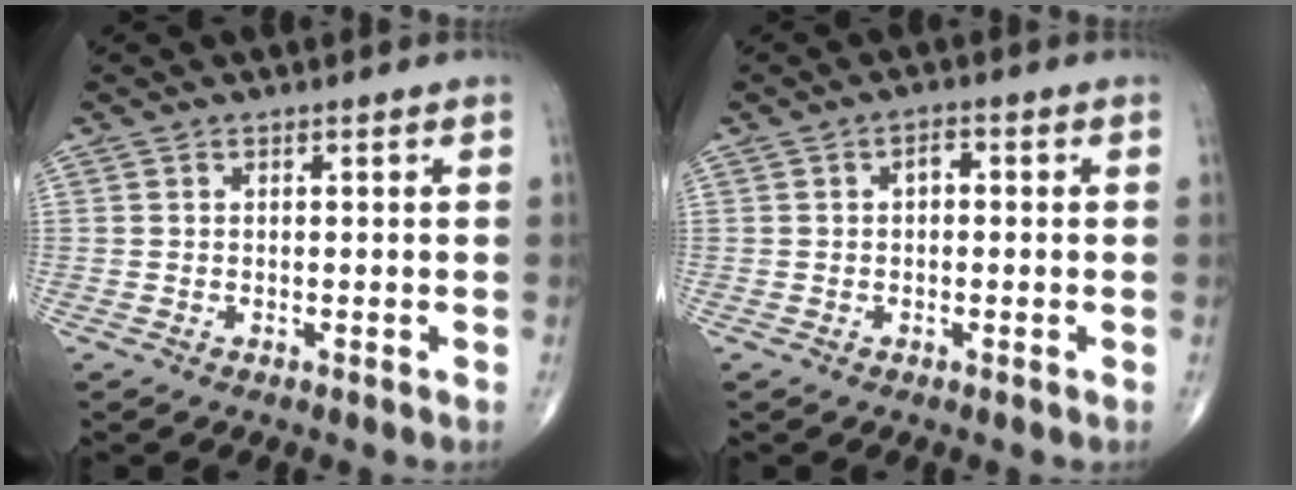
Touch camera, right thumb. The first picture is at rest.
{"total": 2.0, "force": [0.1, 1.3, 1.6], "torque": [-0.015, 0.009, -0.004]}